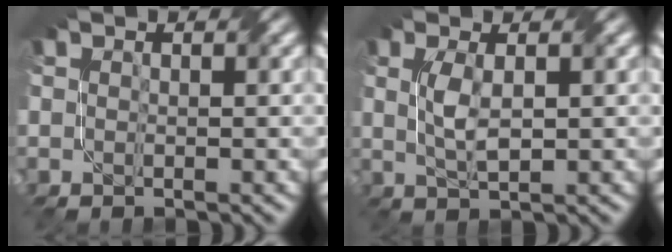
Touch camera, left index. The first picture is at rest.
{"total": 2.5, "force": [0.5, 0.7, 2.3], "torque": [-0.055, 0.003, 0.013]}